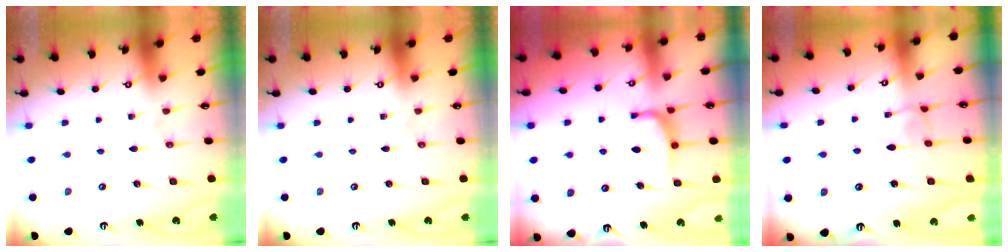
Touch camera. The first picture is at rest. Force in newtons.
{"total": 0.0}
{"total": 2.4, "press": 2.3, "slide": 0.7}
{"total": 0.7, "press": 0.6, "slide": 0.4}